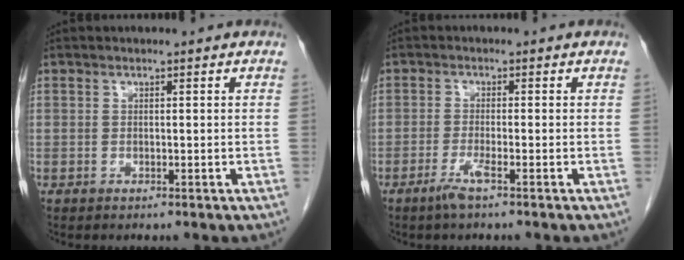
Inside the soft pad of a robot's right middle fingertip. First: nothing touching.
{"total": 2.5, "force": [-1.6, -0.3, 1.9], "torque": [-0.044, -0.006, -0.034]}